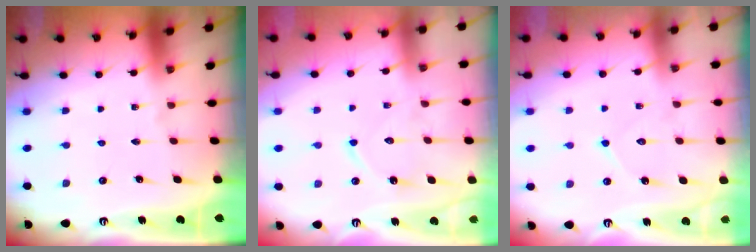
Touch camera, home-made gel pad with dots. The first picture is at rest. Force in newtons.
{"total": 9.1, "press": 9.1, "slide": 0.6}
{"total": 6.8, "press": 6.8, "slide": 0.6}